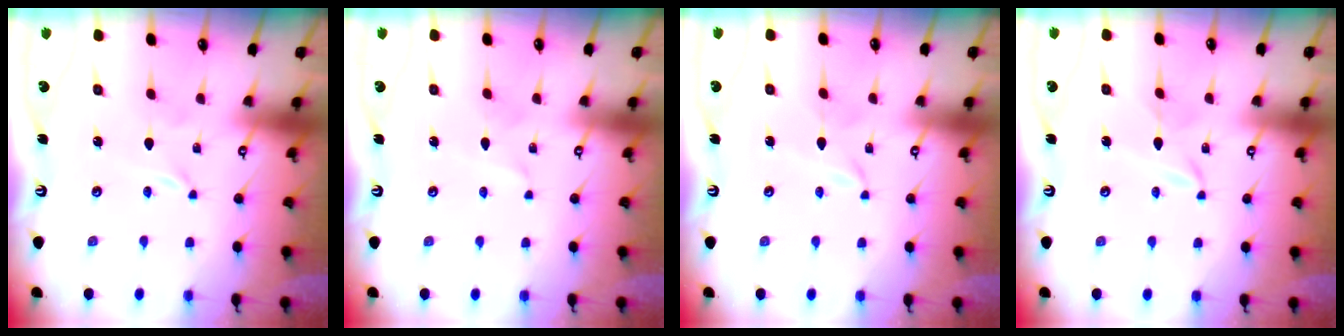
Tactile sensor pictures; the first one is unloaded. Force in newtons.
{"total": 1.9, "press": 1.9, "slide": 0.2}
{"total": 1.6, "press": 1.6, "slide": 0.2}
{"total": 2.9, "press": 2.9, "slide": 0.3}